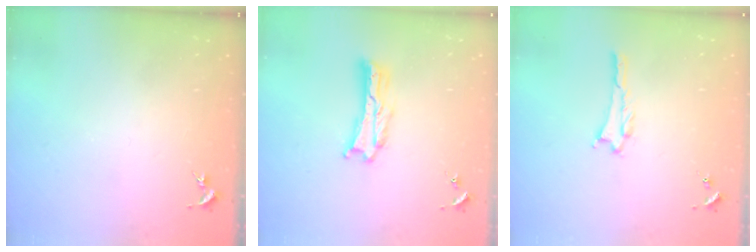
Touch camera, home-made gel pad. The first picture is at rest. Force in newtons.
{"total": 1.7, "press": 1.7, "slide": 0.3}
{"total": 0.6, "press": 0.6, "slide": 0.1}